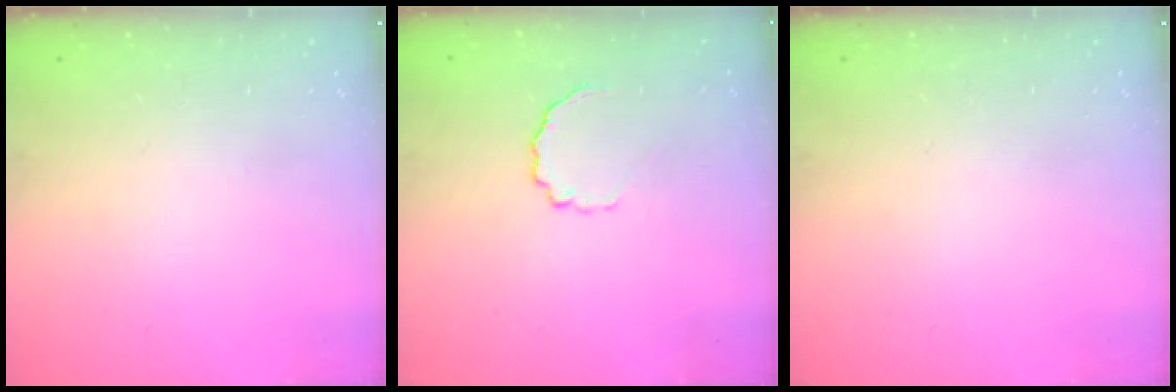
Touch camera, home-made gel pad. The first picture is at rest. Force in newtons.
{"total": 5.6, "press": 5.5, "slide": 1.1}
{"total": 0.0}